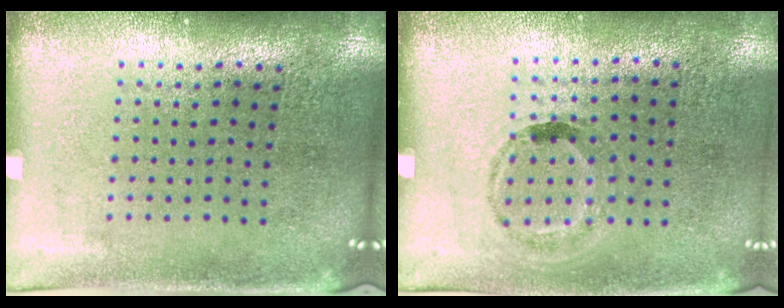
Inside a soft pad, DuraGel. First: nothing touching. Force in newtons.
{"total": 1.1, "press": 0.7, "slide": 0.8}